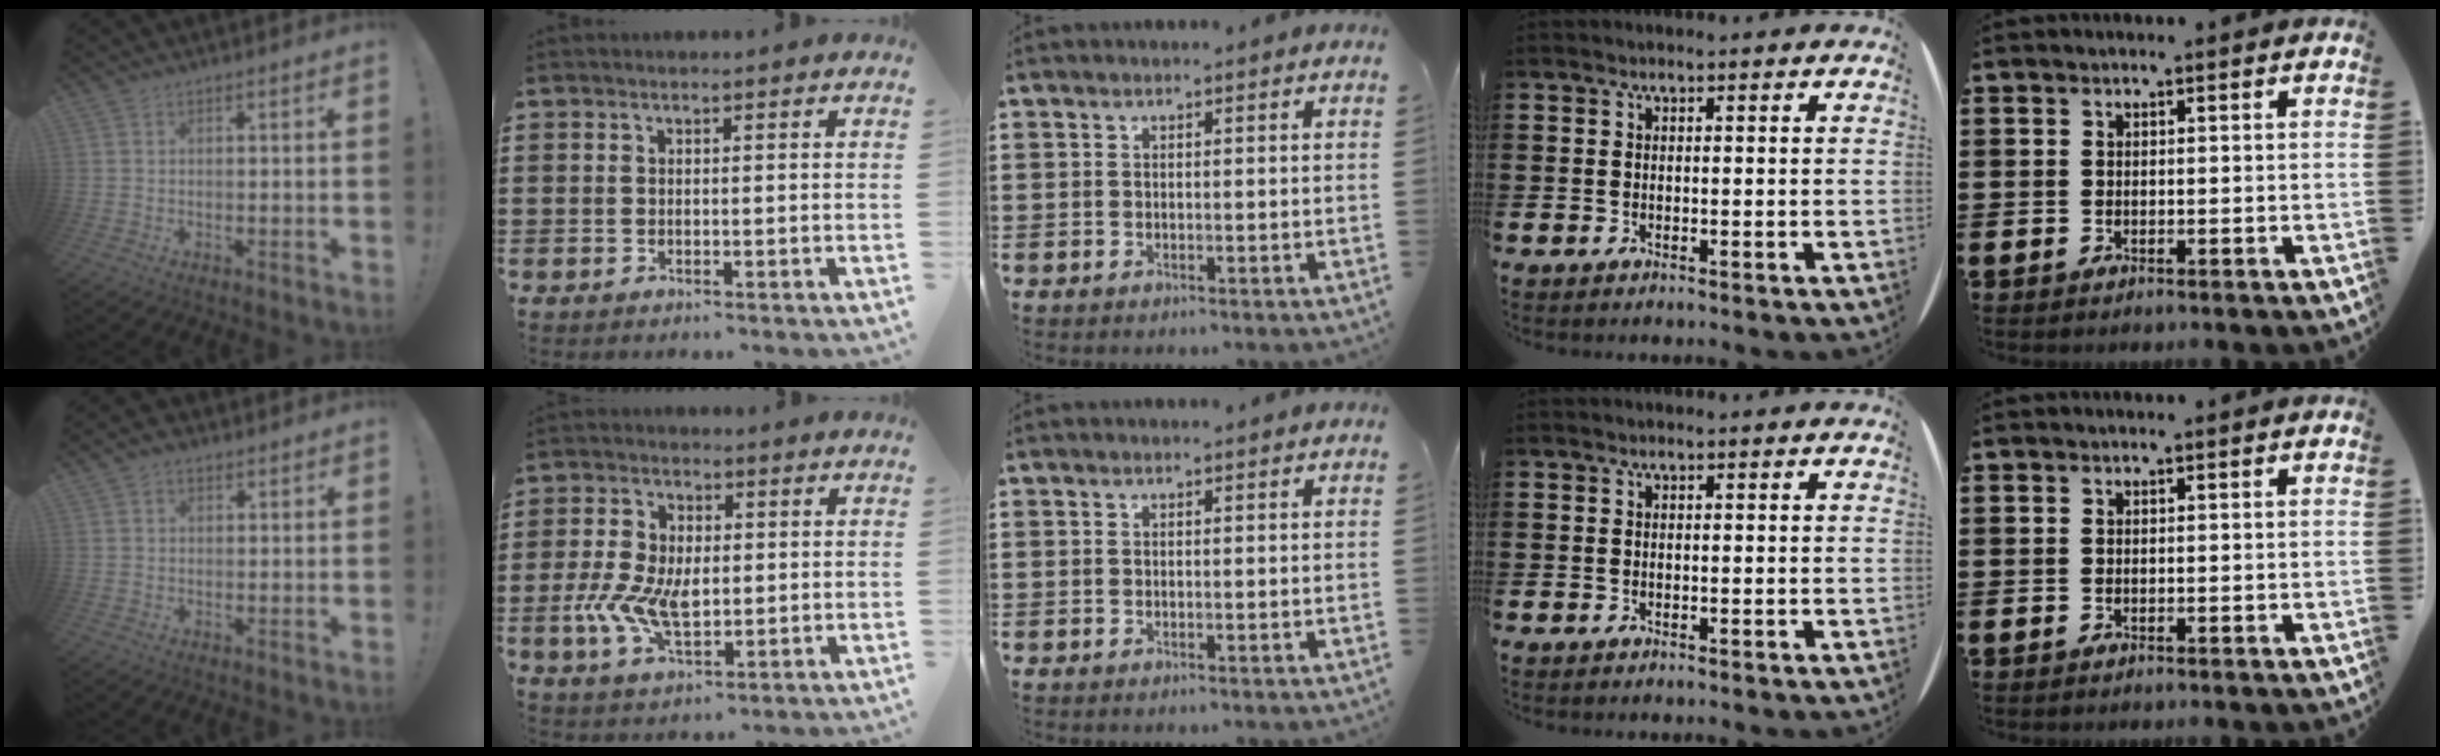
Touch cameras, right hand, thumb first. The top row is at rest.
{"thumb": {"total": 2.4, "force": [1.3, 1.7, 1.1], "torque": [-0.007, -0.008, 0.023]}, "index": {"total": 8.6, "force": [-1.1, 5.3, 6.6], "torque": [-0.146, 0.009, -0.020]}}